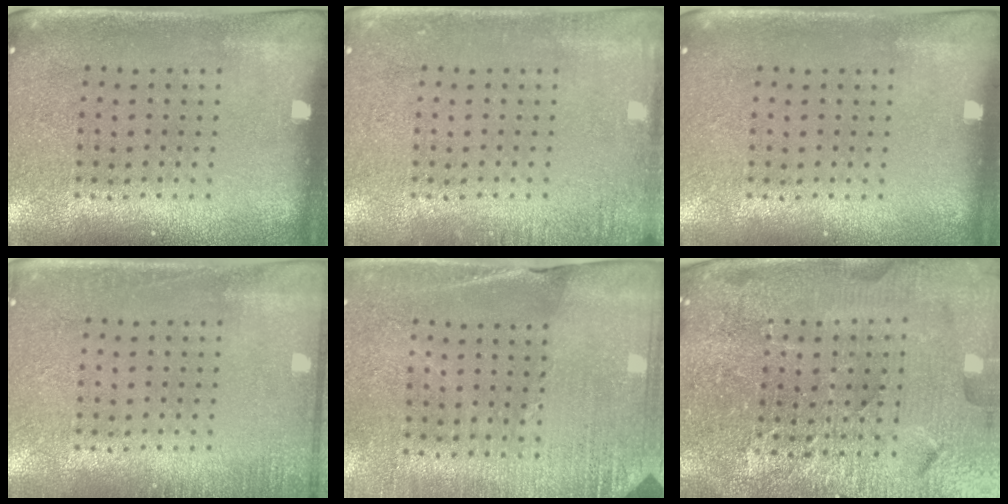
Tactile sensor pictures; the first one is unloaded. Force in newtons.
{"total": 1.5, "press": 1.4, "slide": 0.2}
{"total": 0.0}
{"total": 1.3, "press": 1.3, "slide": 0.3}
{"total": 2.6, "press": 2.5, "slide": 0.6}
{"total": 5.6, "press": 5.1, "slide": 2.3}